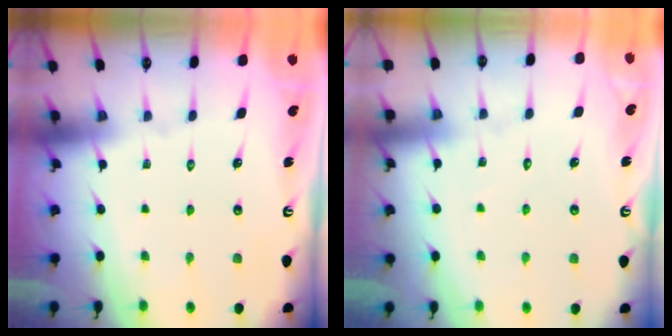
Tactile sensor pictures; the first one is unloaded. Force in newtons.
{"total": 4.0, "press": 4.0, "slide": 0.4}